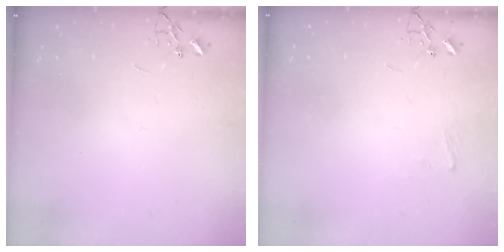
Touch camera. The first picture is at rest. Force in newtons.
{"total": 5.2, "press": 5.1, "slide": 0.6}